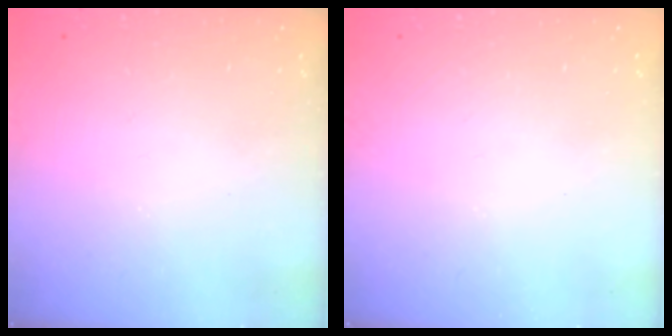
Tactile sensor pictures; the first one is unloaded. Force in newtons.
{"total": 0.0}